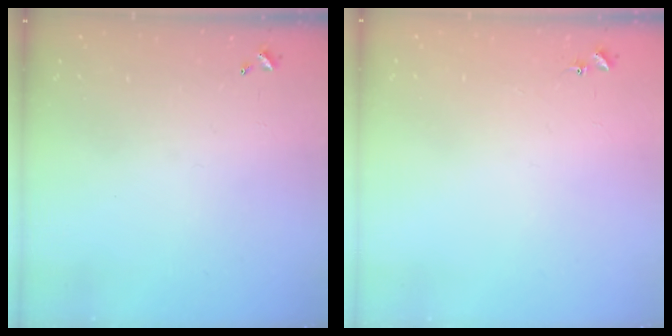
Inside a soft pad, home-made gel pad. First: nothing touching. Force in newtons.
{"total": 4.3, "press": 4.2, "slide": 0.6}